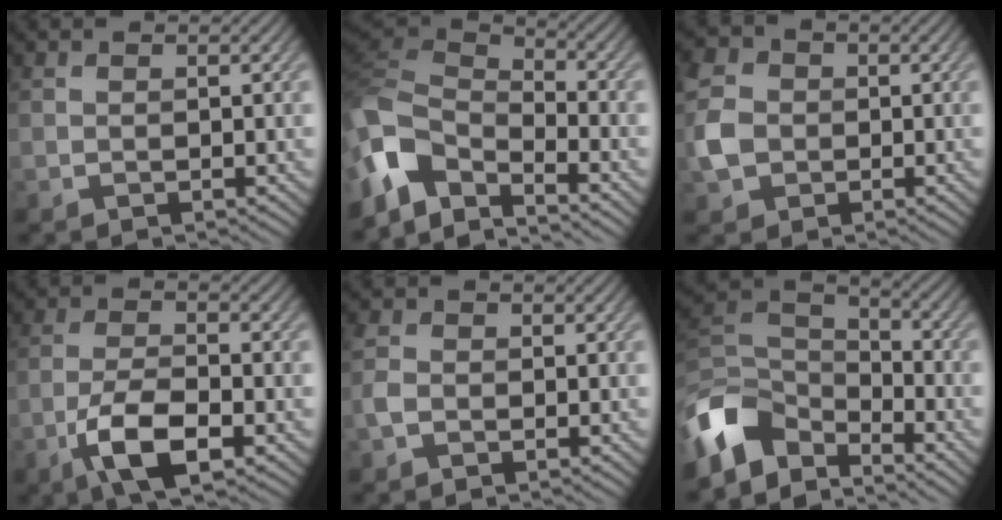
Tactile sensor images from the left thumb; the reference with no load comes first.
{"total": 10.5, "force": [-6.2, 5.2, 6.7], "torque": [-0.155, -0.009, -0.133]}
{"total": 5.0, "force": [-0.7, 4.4, 2.4], "torque": [-0.066, 0.003, -0.025]}
{"total": 7.7, "force": [-3.7, 2.9, 6.1], "torque": [-0.129, 0.001, -0.078]}
{"total": 2.1, "force": [-1.0, 1.5, 1.1], "torque": [-0.025, 0.003, -0.029]}
{"total": 9.6, "force": [-6.5, 5.3, 4.6], "torque": [-0.112, -0.004, -0.143]}